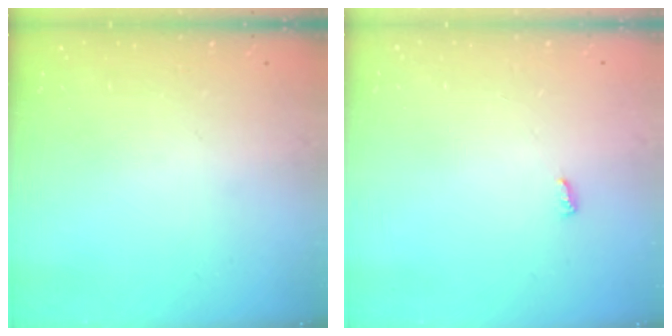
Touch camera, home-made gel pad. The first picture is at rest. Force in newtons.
{"total": 2.8, "press": 2.8, "slide": 0.4}